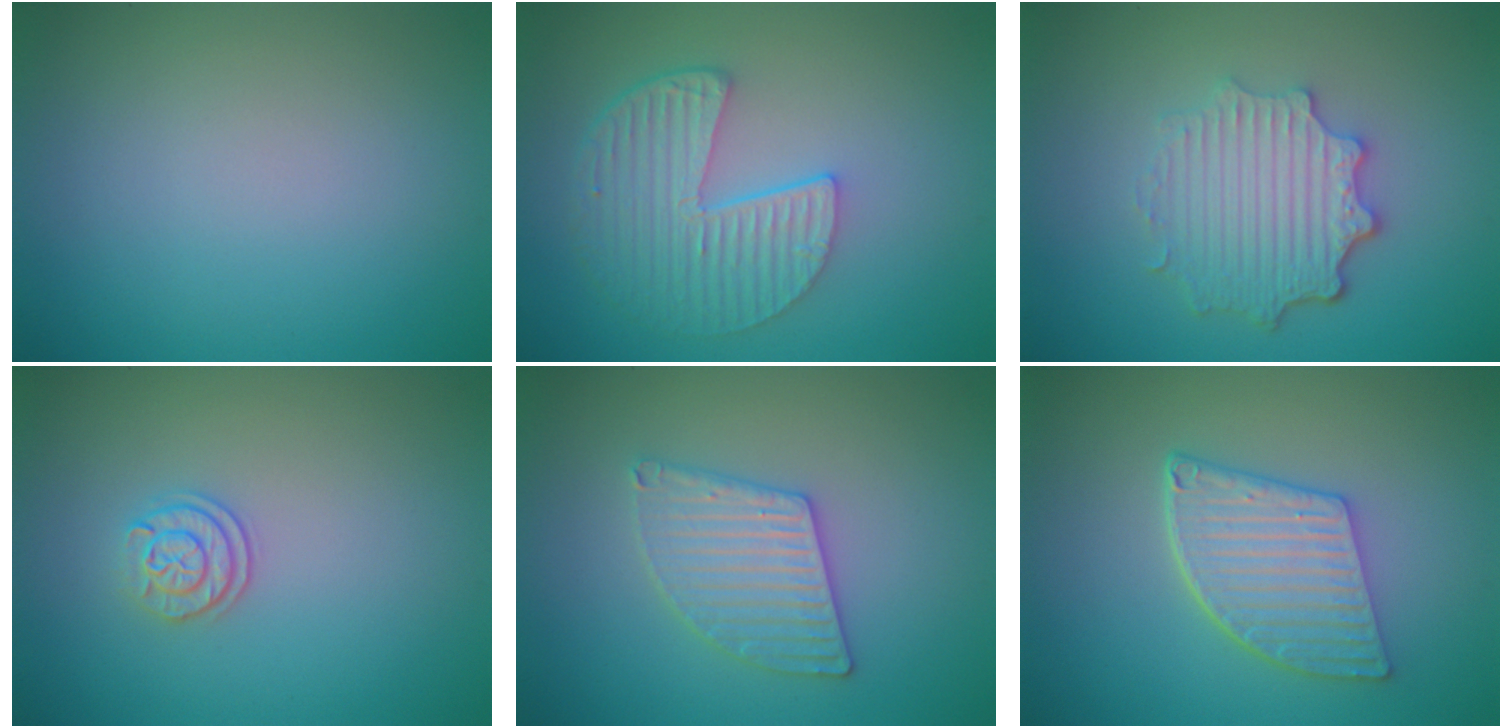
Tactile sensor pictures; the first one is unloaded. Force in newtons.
{"total": 5.5, "press": 4.1, "slide": 3.6}
{"total": 4.6, "press": 3.6, "slide": 2.8}
{"total": 2.0, "press": 1.8, "slide": 0.9}
{"total": 3.0, "press": 3.0, "slide": 0.2}
{"total": 5.4, "press": 4.2, "slide": 3.3}